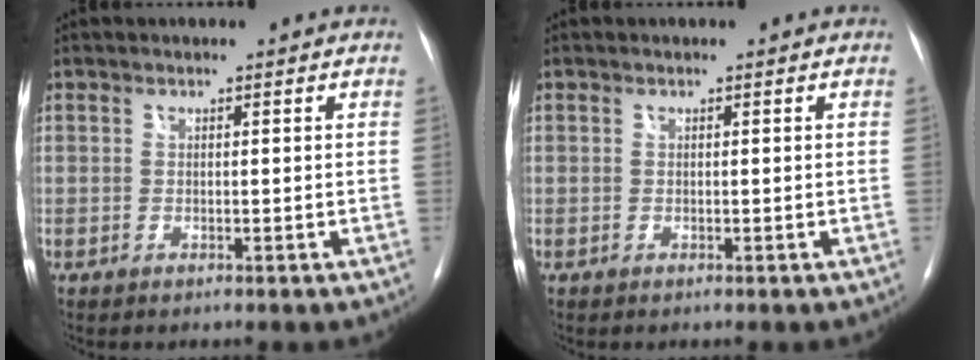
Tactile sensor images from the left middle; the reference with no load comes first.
{"total": 0.0}